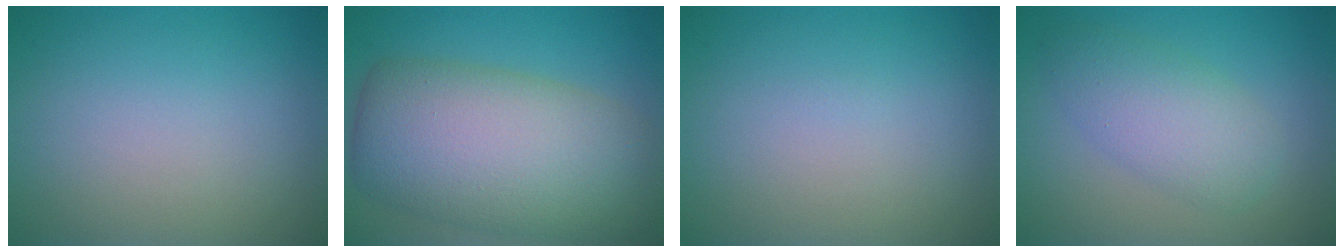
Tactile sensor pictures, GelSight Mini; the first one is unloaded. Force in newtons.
{"total": 12.0, "press": 12.0, "slide": 0.5}
{"total": 0.0}
{"total": 4.3, "press": 4.3, "slide": 0.2}